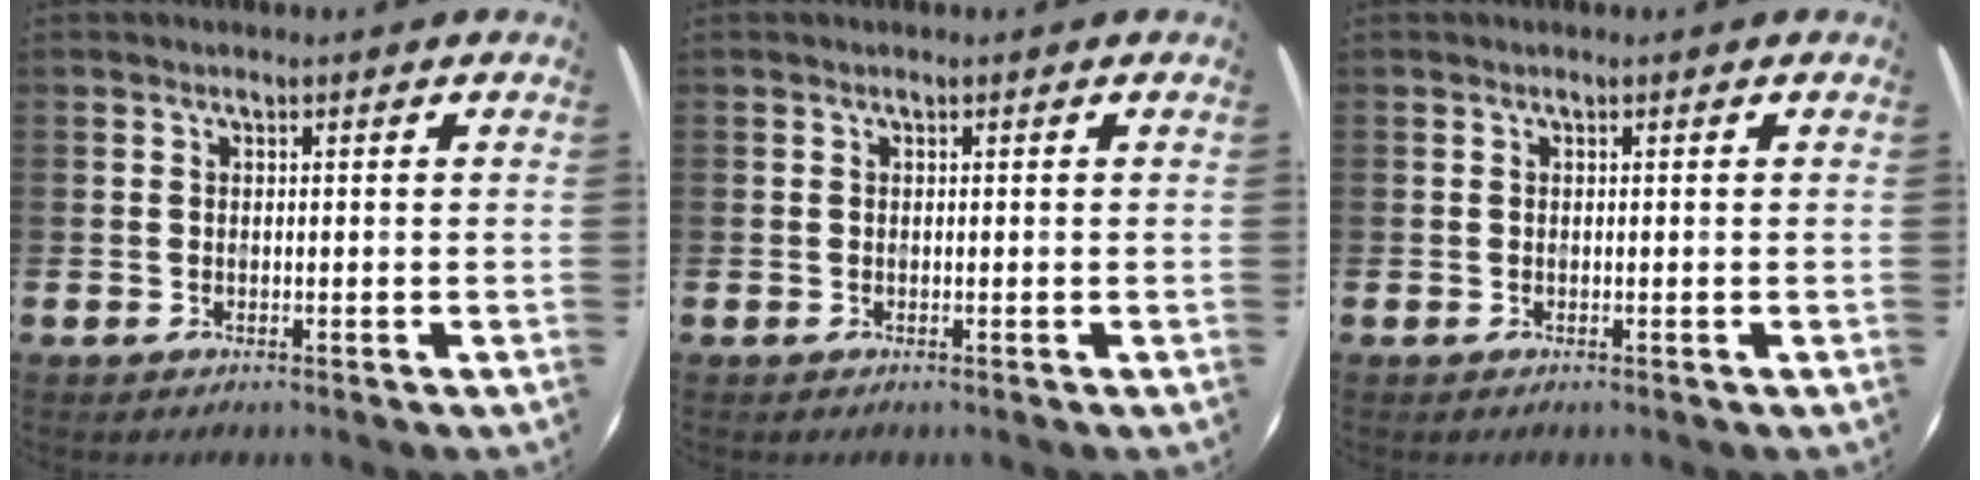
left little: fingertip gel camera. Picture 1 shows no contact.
{"total": 0.0}
{"total": 0.0}